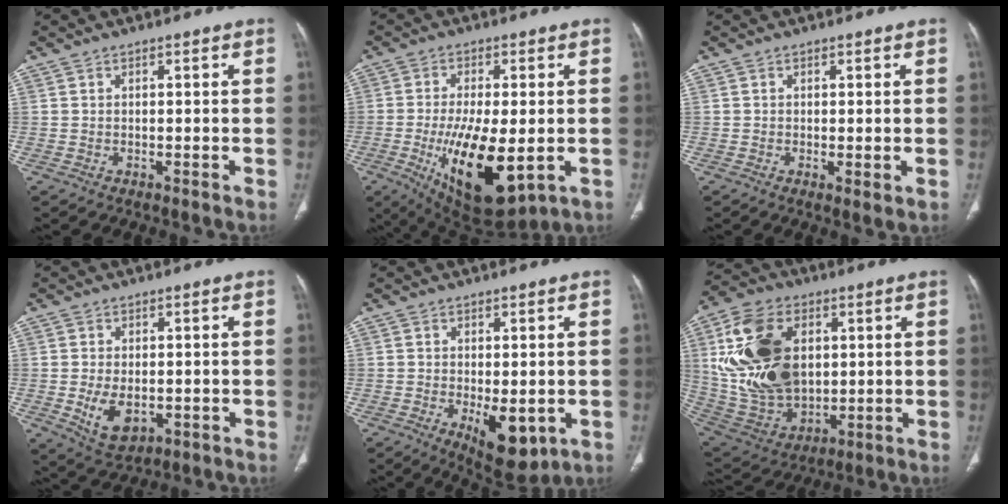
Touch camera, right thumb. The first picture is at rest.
{"total": 17.0, "force": [-3.9, 6.9, 15.0], "torque": [-0.259, -0.022, -0.044]}
{"total": 1.6, "force": [-0.2, 0.5, 1.5], "torque": [-0.032, -0.008, -0.002]}
{"total": 6.9, "force": [-1.3, 4.3, 5.2], "torque": [-0.084, -0.009, -0.009]}
{"total": 8.9, "force": [-2.4, 4.3, 7.4], "torque": [-0.095, -0.015, -0.020]}
{"total": 22.4, "force": [4.2, 15.0, 16.1], "torque": [-0.298, -0.013, 0.093]}